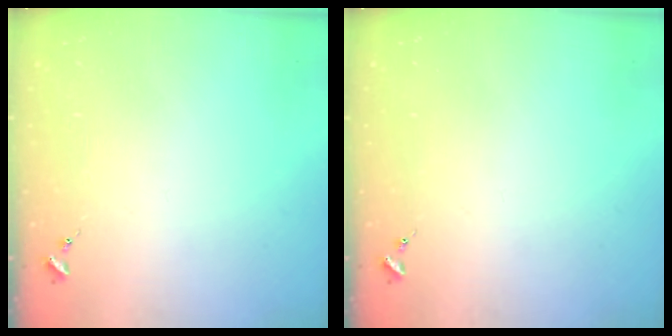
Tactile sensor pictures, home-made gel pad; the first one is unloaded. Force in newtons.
{"total": 0.0}